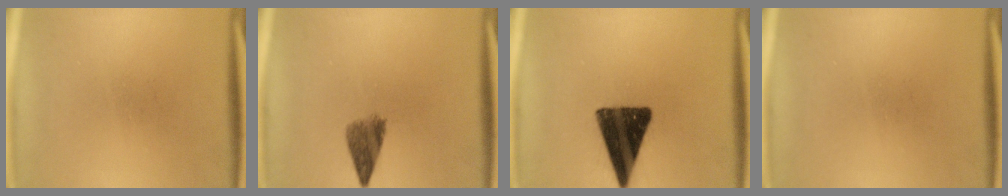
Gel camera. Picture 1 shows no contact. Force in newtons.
{"total": 4.2}
{"total": 15.2}
{"total": 0.0}